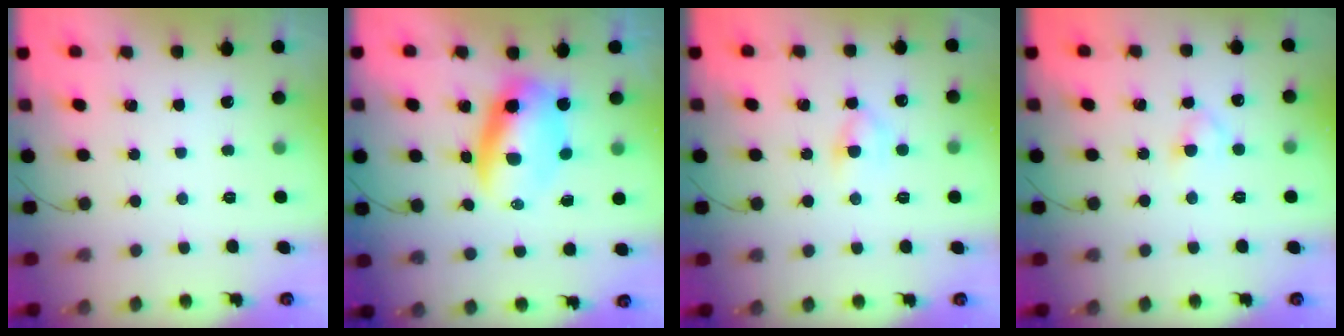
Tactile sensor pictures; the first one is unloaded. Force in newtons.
{"total": 9.3, "press": 9.0, "slide": 2.3}
{"total": 5.2, "press": 5.0, "slide": 1.3}
{"total": 2.5, "press": 2.2, "slide": 1.1}